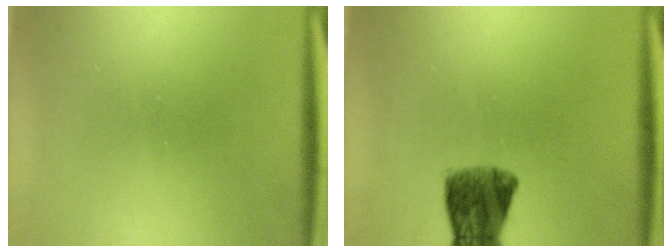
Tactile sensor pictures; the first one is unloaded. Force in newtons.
{"total": 6.5}